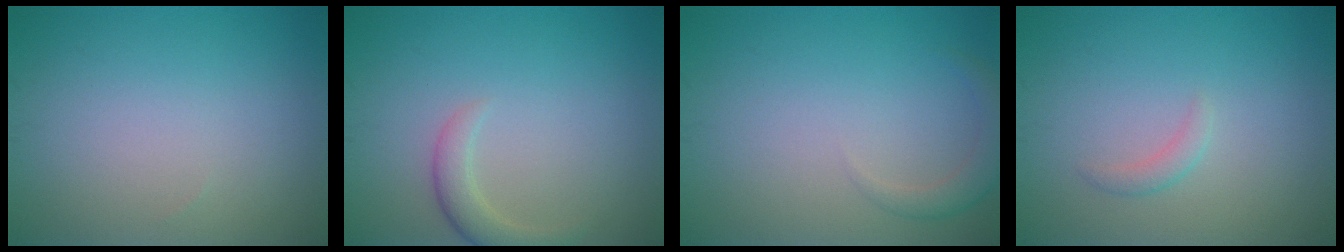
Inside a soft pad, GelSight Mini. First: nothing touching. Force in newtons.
{"total": 2.2, "press": 2.2, "slide": 0.2}
{"total": 1.8, "press": 1.8, "slide": 0.1}
{"total": 1.0, "press": 1.0, "slide": 0.0}